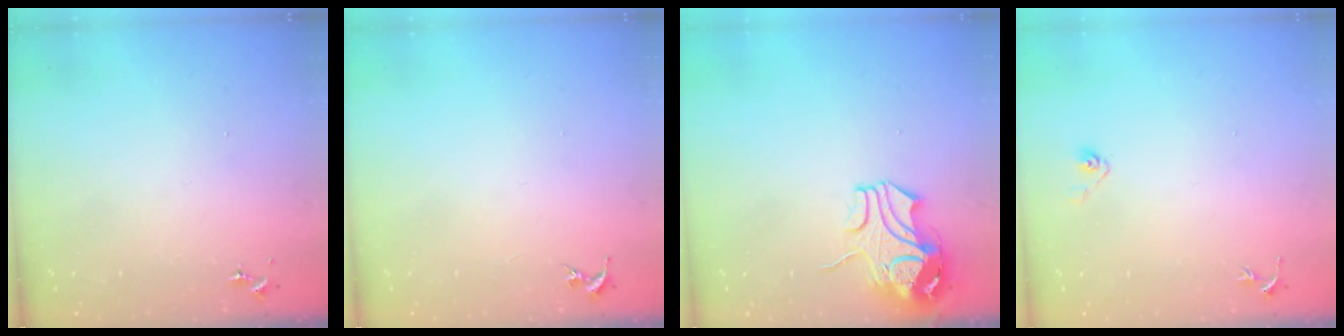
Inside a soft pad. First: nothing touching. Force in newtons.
{"total": 0.0}
{"total": 10.5, "press": 10.4, "slide": 1.1}
{"total": 3.5, "press": 3.2, "slide": 1.5}